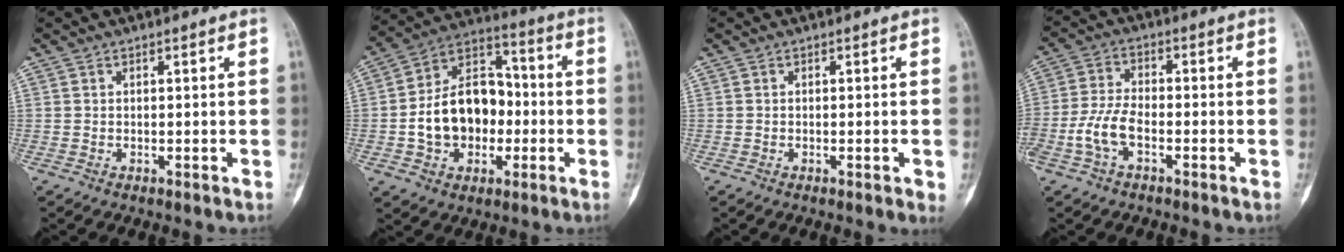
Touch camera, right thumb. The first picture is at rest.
{"total": 16.9, "force": [-2.3, 12.3, 11.4], "torque": [-0.153, 0.043, -0.039]}
{"total": 1.6, "force": [-0.4, 0.5, 1.5], "torque": [-0.014, -0.003, -0.005]}
{"total": 7.2, "force": [-2.7, 3.9, 5.4], "torque": [-0.117, 0.022, -0.061]}